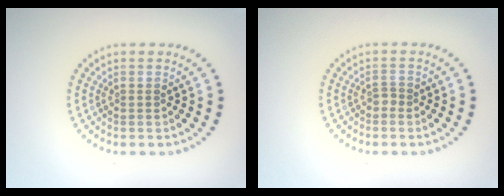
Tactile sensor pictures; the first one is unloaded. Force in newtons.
{"total": 0.9, "press": 0.6, "slide": 0.7}